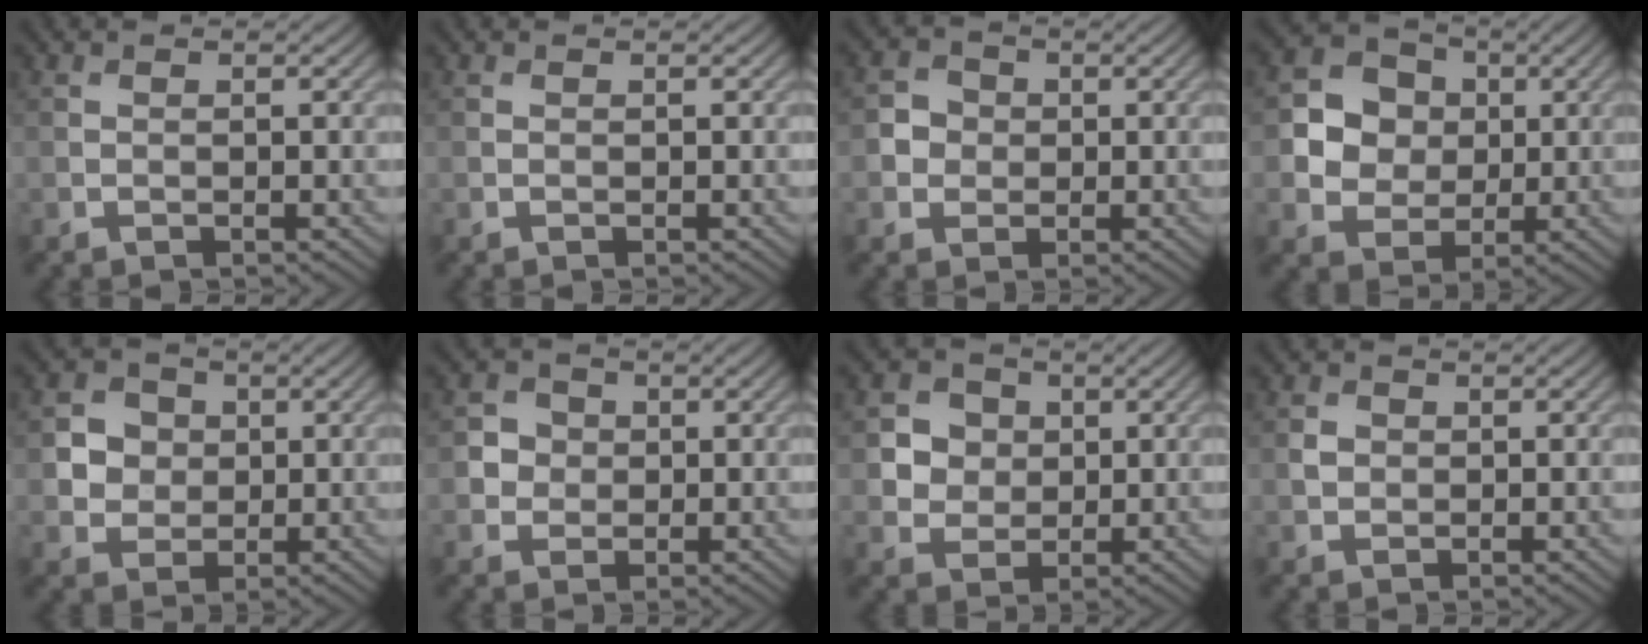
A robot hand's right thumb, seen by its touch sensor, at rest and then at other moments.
{"total": 0.0}
{"total": 2.6, "force": [-0.2, 2.5, 0.9], "torque": [-0.019, 0.000, -0.003]}
{"total": 6.9, "force": [0.8, 6.2, 3.1], "torque": [-0.073, 0.007, -0.001]}
{"total": 4.3, "force": [0.4, 4.0, 1.6], "torque": [-0.039, 0.001, -0.003]}
{"total": 2.9, "force": [0.1, 2.8, 0.9], "torque": [-0.024, 0.000, -0.006]}
{"total": 4.5, "force": [0.9, 4.1, 1.6], "torque": [-0.051, -0.002, 0.008]}
{"total": 1.4, "force": [0.1, 1.3, 0.6], "torque": [-0.012, -0.001, -0.001]}